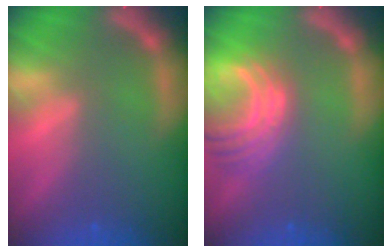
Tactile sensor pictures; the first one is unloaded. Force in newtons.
{"total": 7.6}